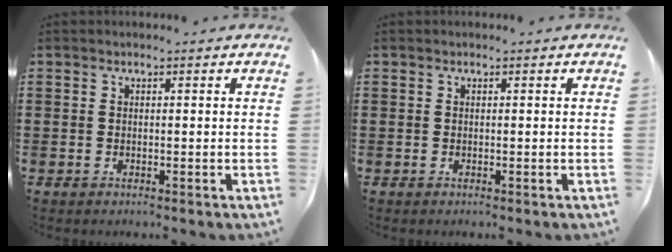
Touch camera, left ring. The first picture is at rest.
{"total": 0.0}